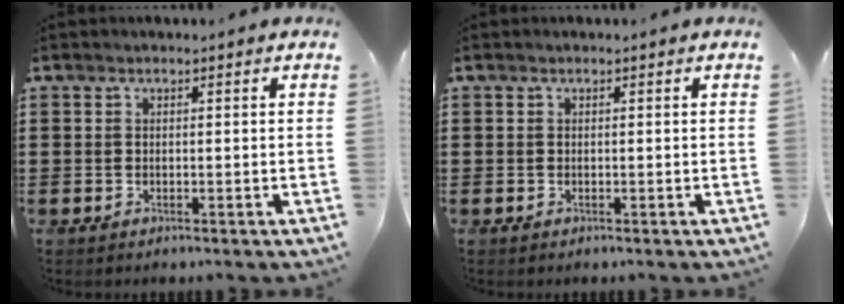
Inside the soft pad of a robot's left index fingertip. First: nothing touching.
{"total": 0.0}